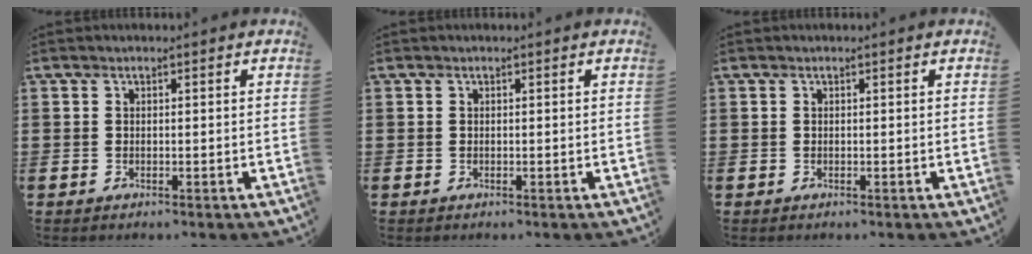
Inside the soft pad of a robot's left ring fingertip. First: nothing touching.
{"total": 0.0}
{"total": 0.0}